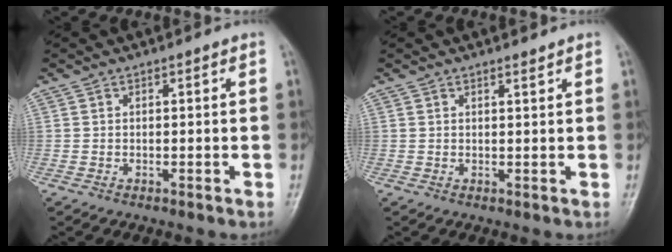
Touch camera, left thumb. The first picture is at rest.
{"total": 0.9, "force": [0.8, 0.1, 0.4], "torque": [-0.007, -0.007, 0.013]}